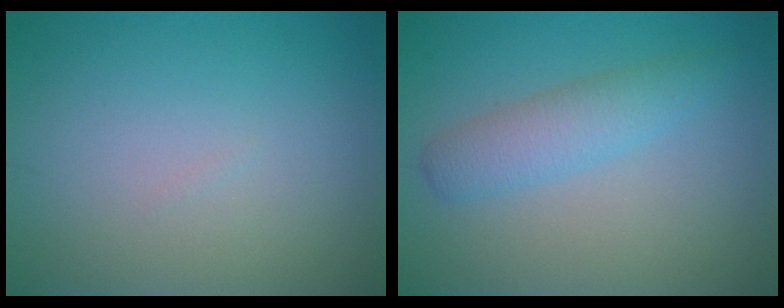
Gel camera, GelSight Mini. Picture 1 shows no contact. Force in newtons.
{"total": 3.0, "press": 3.0, "slide": 0.1}